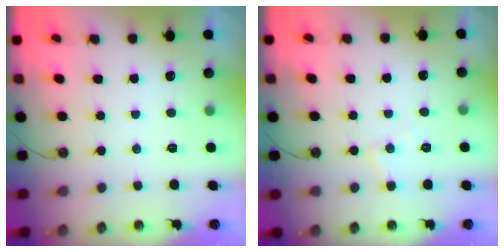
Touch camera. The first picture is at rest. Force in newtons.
{"total": 6.4, "press": 6.4, "slide": 0.5}